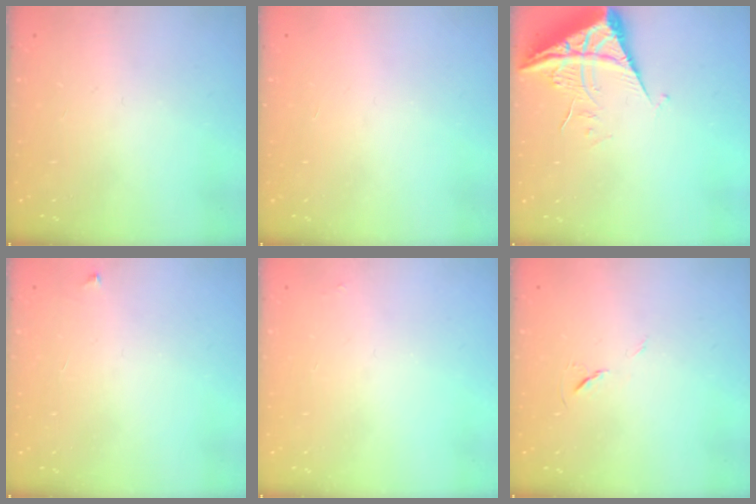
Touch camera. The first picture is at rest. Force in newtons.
{"total": 1.5, "press": 1.5, "slide": 0.1}
{"total": 7.8, "press": 7.7, "slide": 0.9}
{"total": 3.2, "press": 3.2, "slide": 0.5}
{"total": 1.9, "press": 1.9, "slide": 0.3}
{"total": 5.6, "press": 5.1, "slide": 2.2}